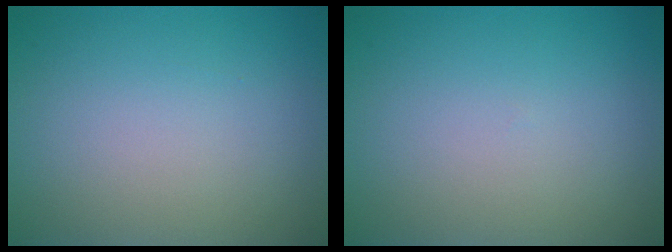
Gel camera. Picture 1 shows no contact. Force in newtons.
{"total": 0.0}